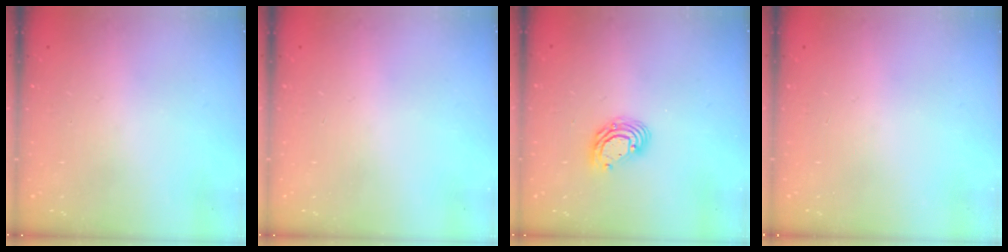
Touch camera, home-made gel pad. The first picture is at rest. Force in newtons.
{"total": 0.0}
{"total": 7.5, "press": 7.4, "slide": 1.1}
{"total": 0.0}